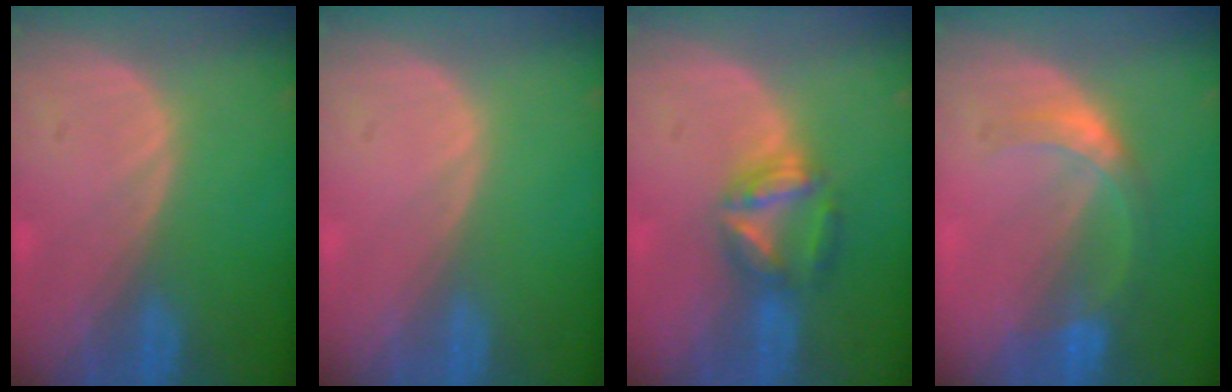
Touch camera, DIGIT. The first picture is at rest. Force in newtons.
{"total": 0.0}
{"total": 5.6, "press": 5.6, "slide": 0.2}
{"total": 5.2, "press": 4.8, "slide": 1.9}